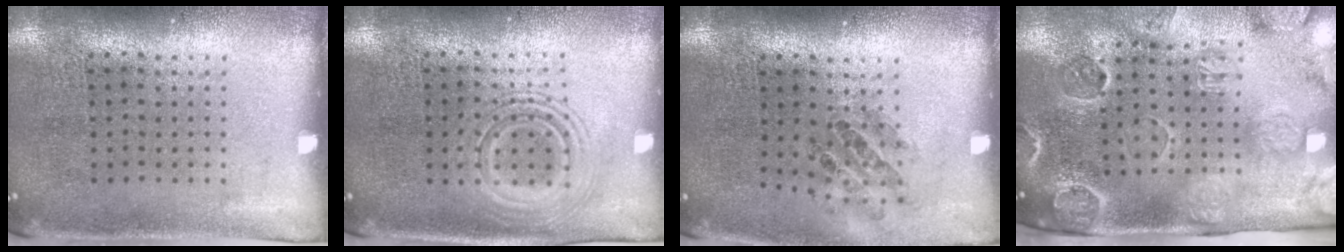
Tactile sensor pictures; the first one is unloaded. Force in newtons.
{"total": 2.4, "press": 2.4, "slide": 0.4}
{"total": 0.8, "press": 0.8, "slide": 0.1}
{"total": 3.3, "press": 3.2, "slide": 0.5}